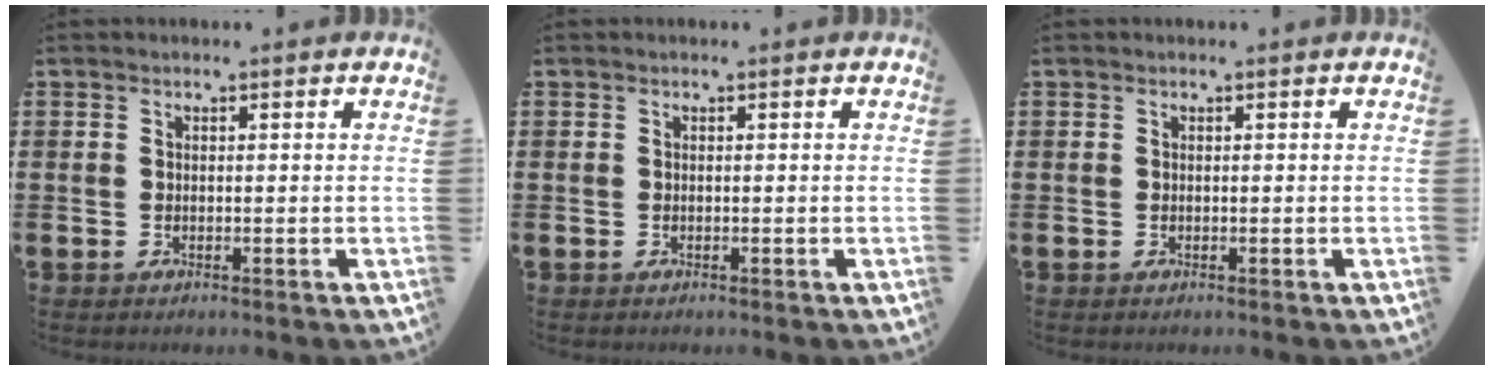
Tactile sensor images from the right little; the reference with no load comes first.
{"total": 0.0}
{"total": 0.0}